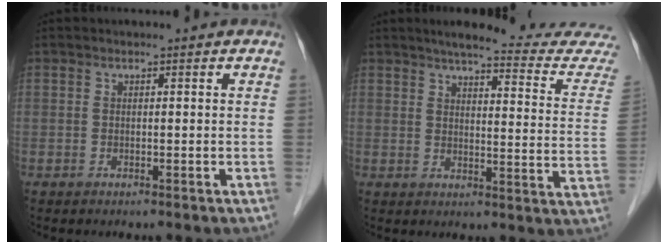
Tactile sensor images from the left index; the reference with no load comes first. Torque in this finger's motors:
{"motor_torque": [-0.32, -1.30, -0.03, -0.01]}